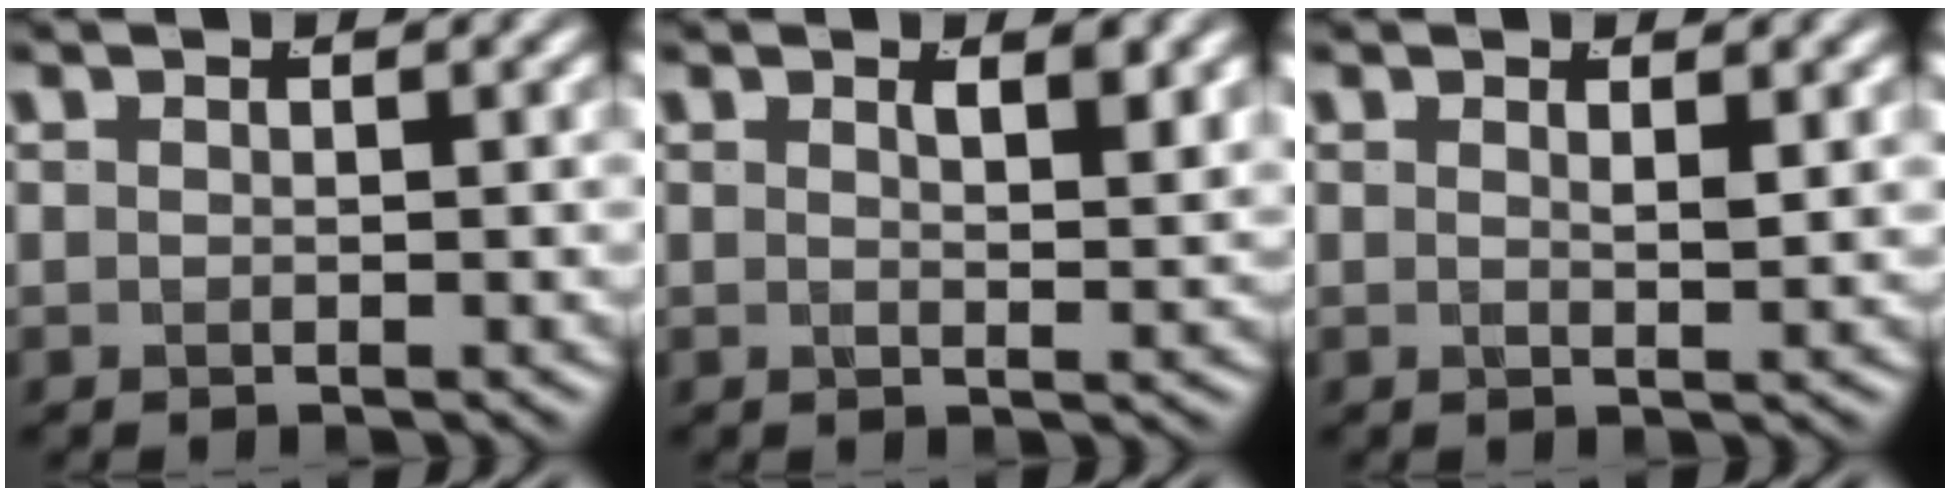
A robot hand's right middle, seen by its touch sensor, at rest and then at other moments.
{"total": 1.6, "force": [0.9, -0.6, 1.2], "torque": [-0.018, -0.009, 0.019]}
{"total": 1.2, "force": [0.7, -0.7, 0.7], "torque": [-0.010, -0.011, 0.016]}